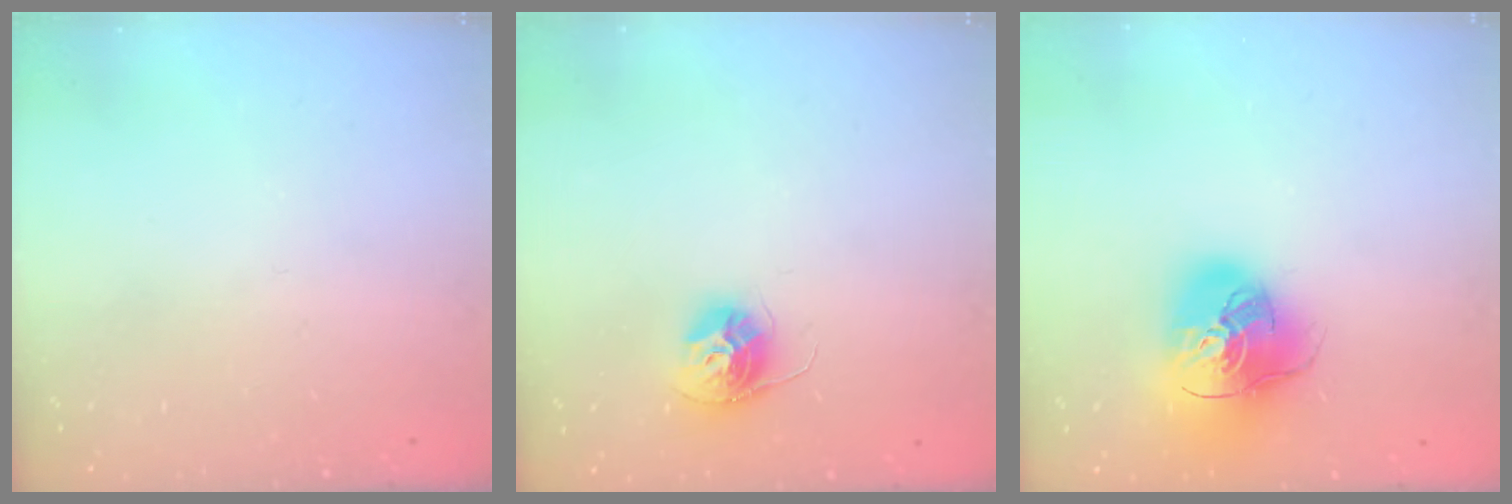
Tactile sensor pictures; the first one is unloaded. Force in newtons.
{"total": 11.3, "press": 11.2, "slide": 0.8}
{"total": 19.6, "press": 19.4, "slide": 2.7}